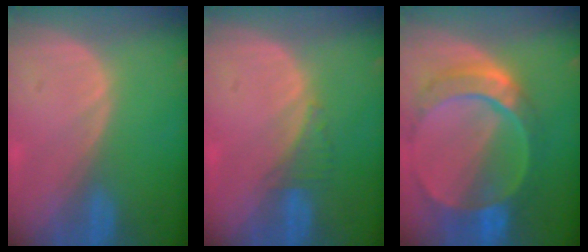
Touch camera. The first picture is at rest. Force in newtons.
{"total": 1.9, "press": 1.8, "slide": 0.7}
{"total": 10.2, "press": 8.6, "slide": 5.5}